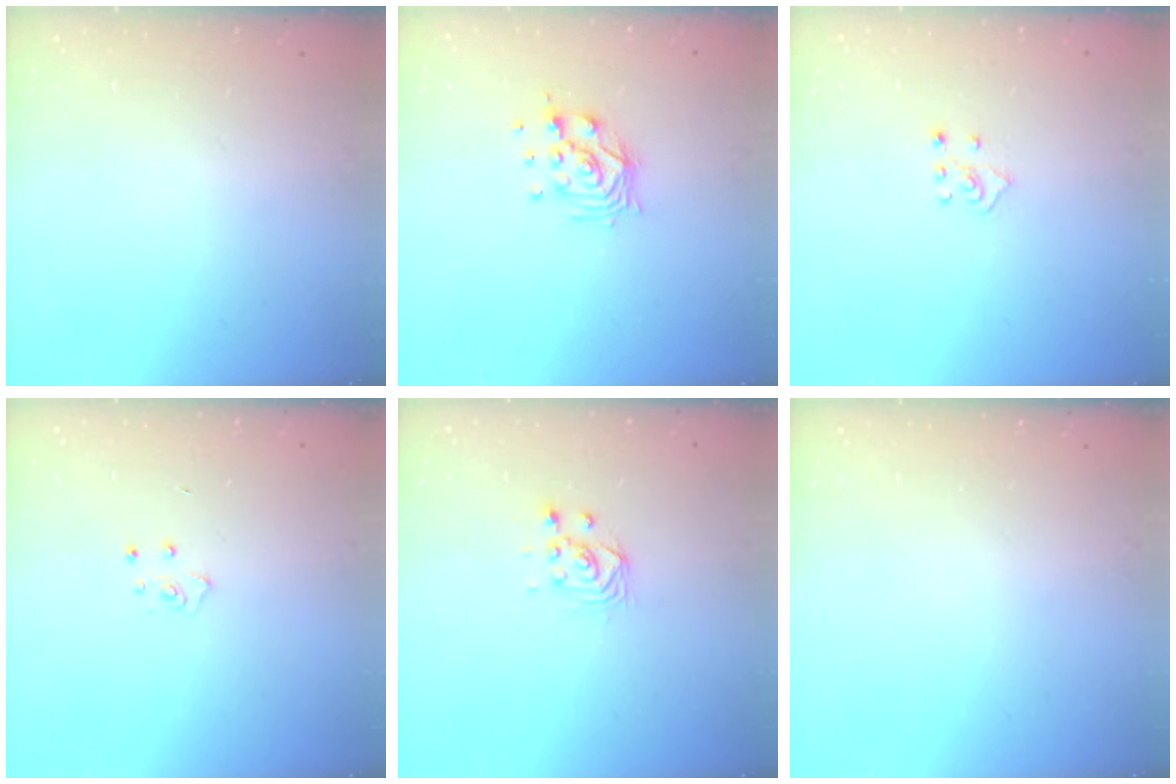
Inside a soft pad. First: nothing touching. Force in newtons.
{"total": 9.6, "press": 9.5, "slide": 1.2}
{"total": 2.3, "press": 2.3, "slide": 0.5}
{"total": 4.4, "press": 4.4, "slide": 0.3}
{"total": 3.0, "press": 3.0, "slide": 0.1}
{"total": 0.0}